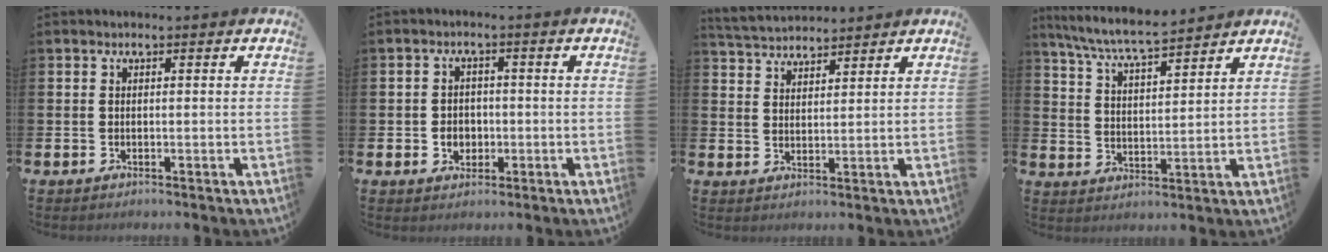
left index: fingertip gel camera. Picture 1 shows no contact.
{"total": 2.8, "force": [-0.6, 2.5, 1.1], "torque": [-0.017, 0.003, -0.018]}
{"total": 4.1, "force": [4.0, 0.7, 0.0], "torque": [-0.018, -0.016, 0.074]}
{"total": 7.1, "force": [6.7, 0.3, 2.3], "torque": [-0.069, -0.033, 0.120]}